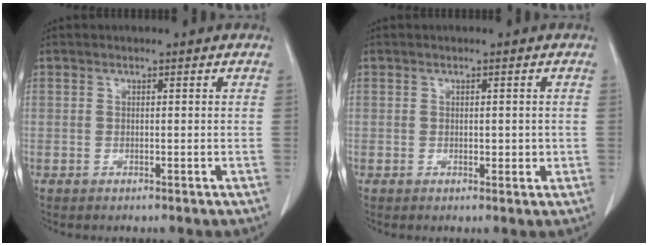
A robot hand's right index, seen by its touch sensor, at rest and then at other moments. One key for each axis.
{"total": 1.7, "fx": 0.0, "fy": 1.1, "fz": 1.3, "tx": -0.011, "ty": 0.001, "tz": 0.004}